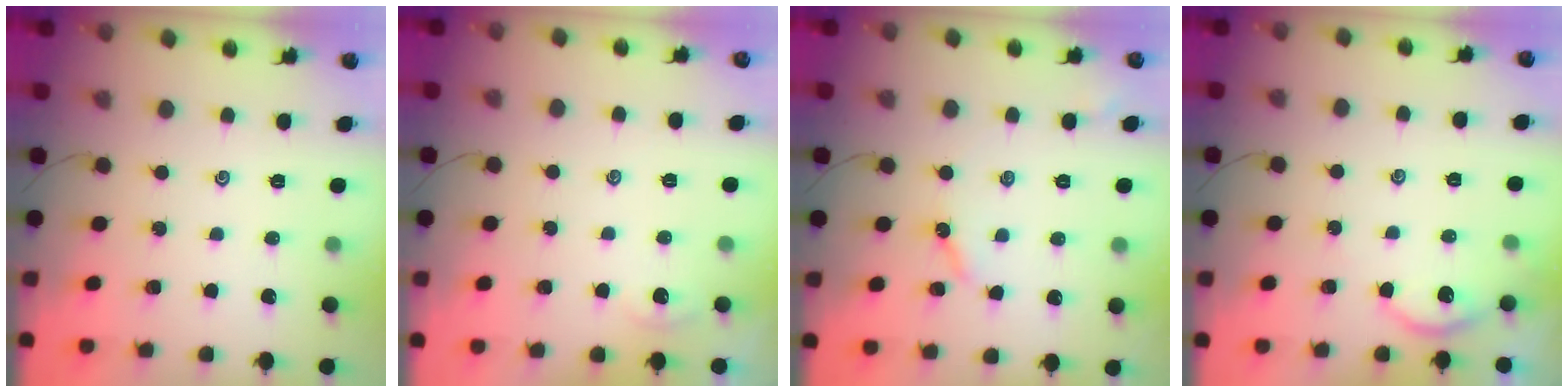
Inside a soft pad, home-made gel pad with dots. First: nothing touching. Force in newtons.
{"total": 0.0}
{"total": 3.2, "press": 3.2, "slide": 0.5}
{"total": 4.4, "press": 4.4, "slide": 0.5}